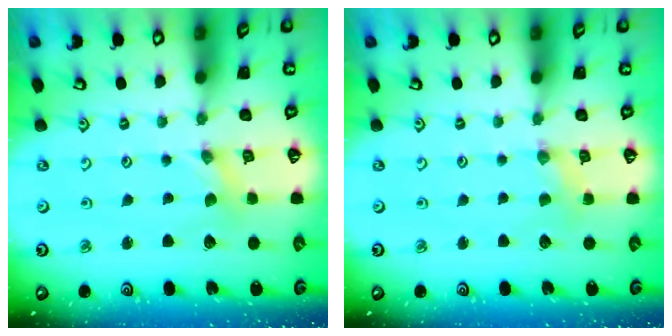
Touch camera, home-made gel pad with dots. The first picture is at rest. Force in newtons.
{"total": 1.9, "press": 1.8, "slide": 0.4}